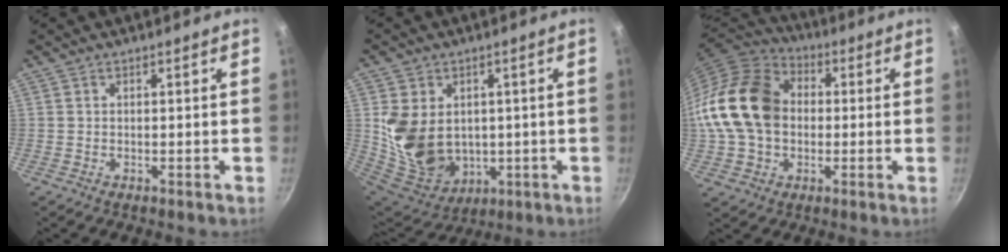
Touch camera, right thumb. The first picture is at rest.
{"total": 15.4, "force": [1.3, 12.0, 9.6], "torque": [-0.172, -0.021, 0.051]}
{"total": 19.4, "force": [0.7, 14.6, 12.7], "torque": [-0.227, 0.032, 0.003]}